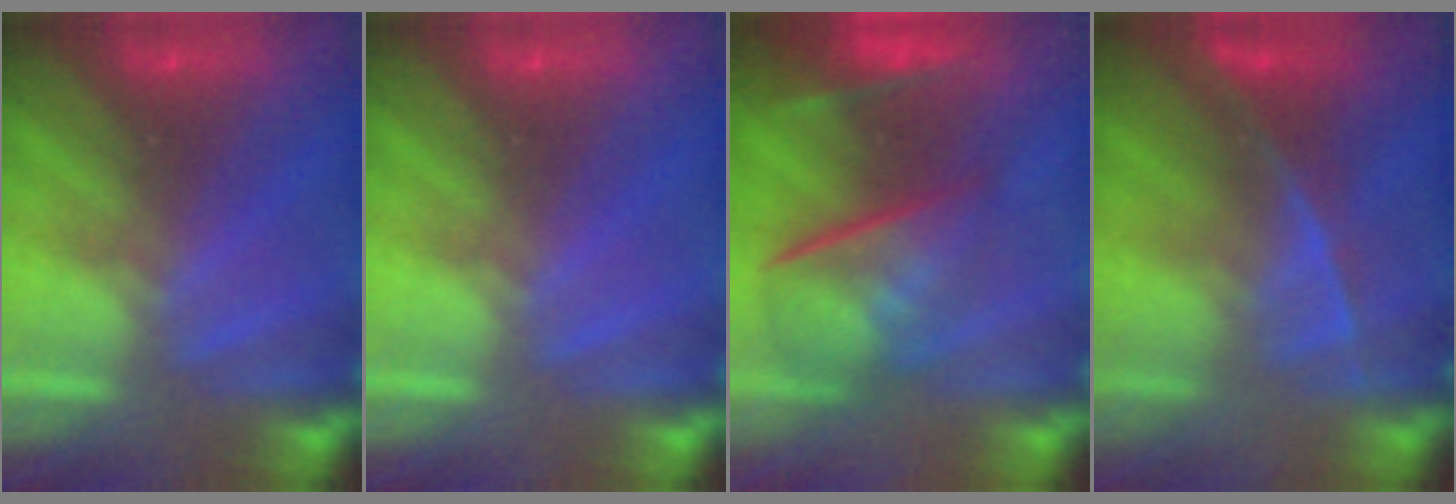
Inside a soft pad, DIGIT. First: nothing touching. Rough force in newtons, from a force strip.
{"total": 0.0}
{"total": 6.9}
{"total": 2.4}